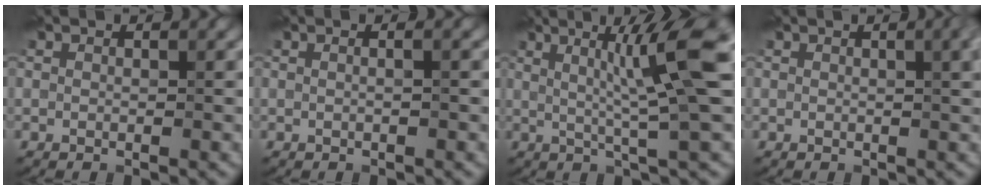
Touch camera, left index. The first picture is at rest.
{"total": 1.7, "force": [0.4, 0.8, 1.4], "torque": [-0.002, -0.005, -0.011]}
{"total": 8.1, "force": [1.6, 0.9, 7.9], "torque": [-0.117, 0.018, 0.025]}
{"total": 3.8, "force": [1.1, 1.5, 3.3], "torque": [-0.024, 0.013, 0.013]}